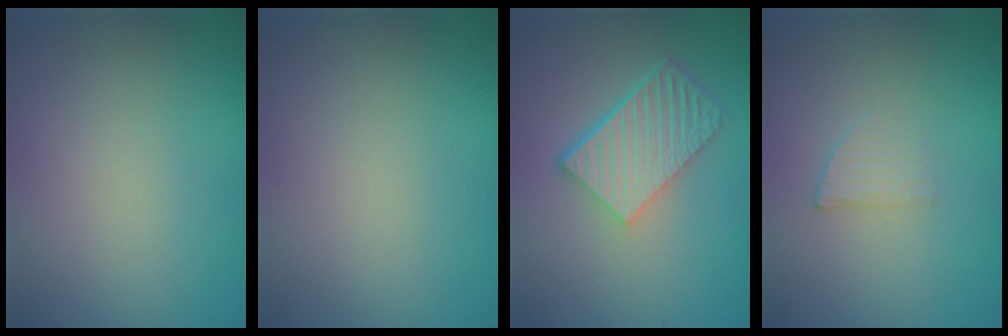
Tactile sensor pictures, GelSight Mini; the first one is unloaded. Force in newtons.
{"total": 0.0}
{"total": 5.7, "press": 3.9, "slide": 4.1}
{"total": 1.2, "press": 1.2, "slide": 0.3}